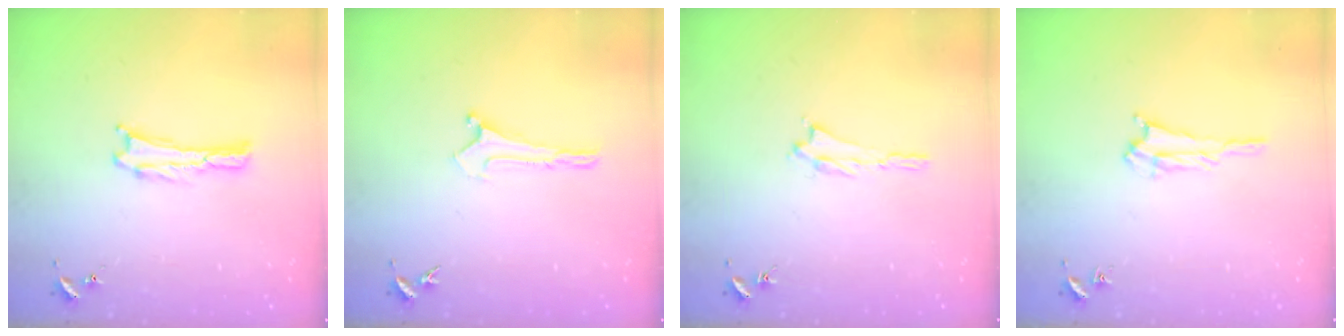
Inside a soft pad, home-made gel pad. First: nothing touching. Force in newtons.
{"total": 0.0}
{"total": 1.2, "press": 1.2, "slide": 0.3}
{"total": 1.6, "press": 1.6, "slide": 0.3}